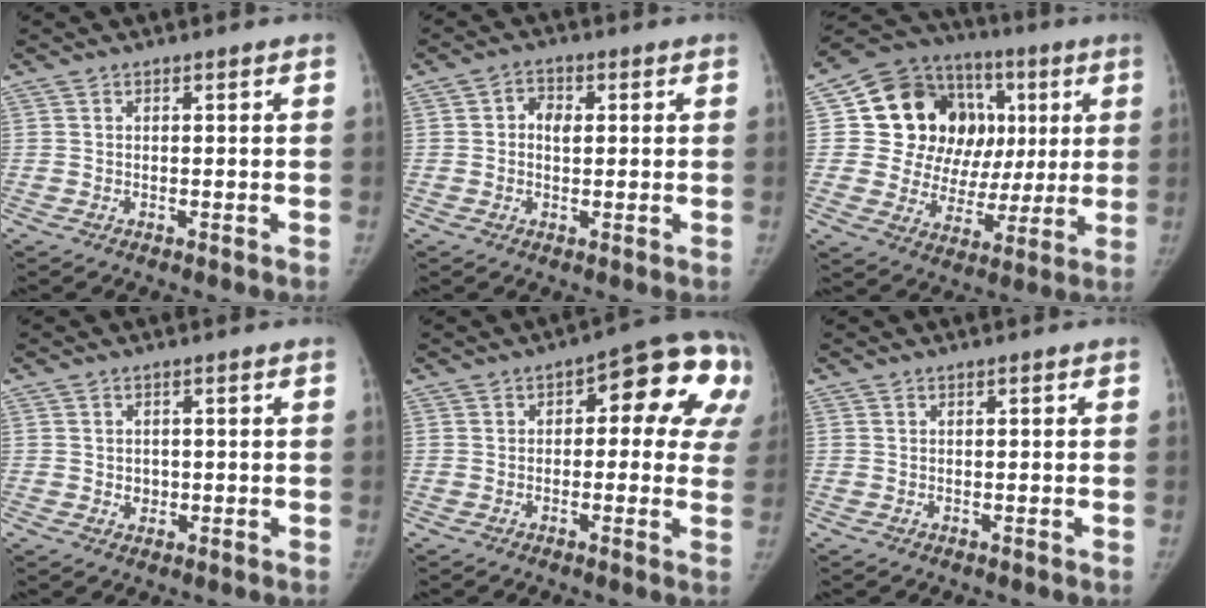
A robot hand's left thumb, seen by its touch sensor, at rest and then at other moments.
{"total": 3.5, "force": [0.4, 2.8, 2.2], "torque": [-0.019, 0.007, 0.002]}
{"total": 22.6, "force": [4.8, 17.9, 12.9], "torque": [-0.133, 0.040, 0.093]}
{"total": 2.0, "force": [-0.1, 1.8, 0.9], "torque": [-0.001, 0.003, 0.001]}
{"total": 15.6, "force": [4.2, 7.7, 12.9], "torque": [-0.093, 0.016, 0.033]}
{"total": 0.0}